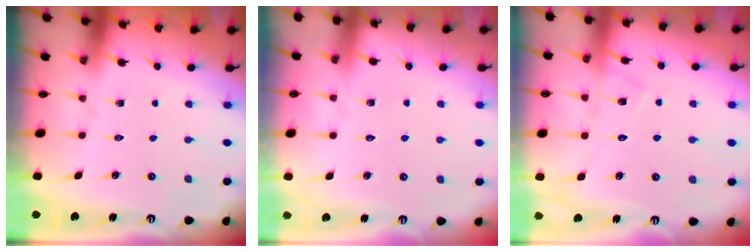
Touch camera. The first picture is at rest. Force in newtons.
{"total": 2.8, "press": 2.8, "slide": 0.4}
{"total": 9.2, "press": 9.2, "slide": 0.6}